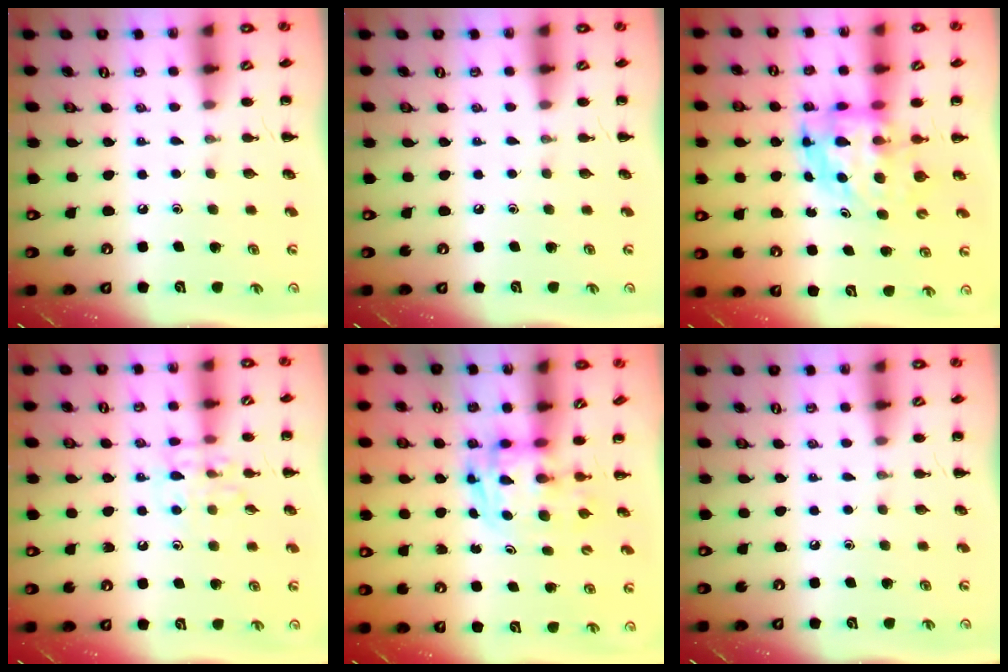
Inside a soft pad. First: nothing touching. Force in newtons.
{"total": 0.0}
{"total": 5.9, "press": 5.7, "slide": 1.6}
{"total": 9.5, "press": 9.5, "slide": 0.8}
{"total": 2.9, "press": 2.9, "slide": 0.5}
{"total": 0.0}